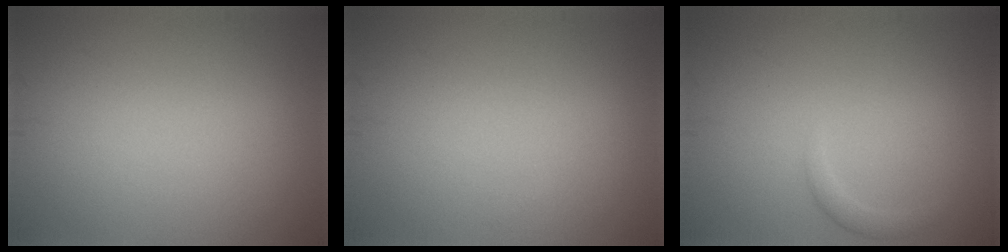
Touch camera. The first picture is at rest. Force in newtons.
{"total": 0.0}
{"total": 1.0, "press": 0.9, "slide": 0.1}